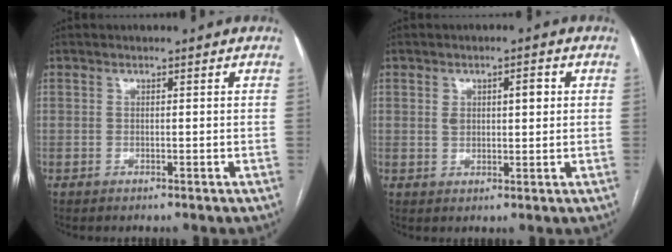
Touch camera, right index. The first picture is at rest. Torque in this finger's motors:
{"motor_torque": [-0.04, 0.09, 0.05, 0.02]}